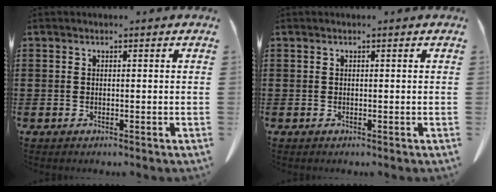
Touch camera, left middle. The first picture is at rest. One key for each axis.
{"total": 0.0}